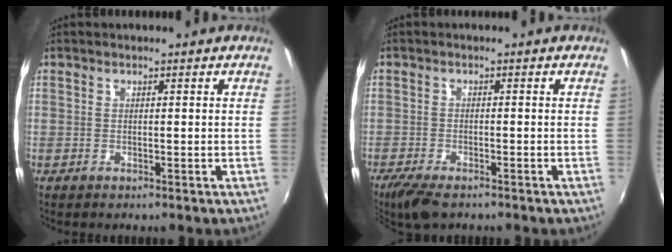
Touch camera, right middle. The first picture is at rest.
{"total": 6.0, "force": [-4.6, 1.7, 3.4], "torque": [-0.087, -0.023, -0.087]}